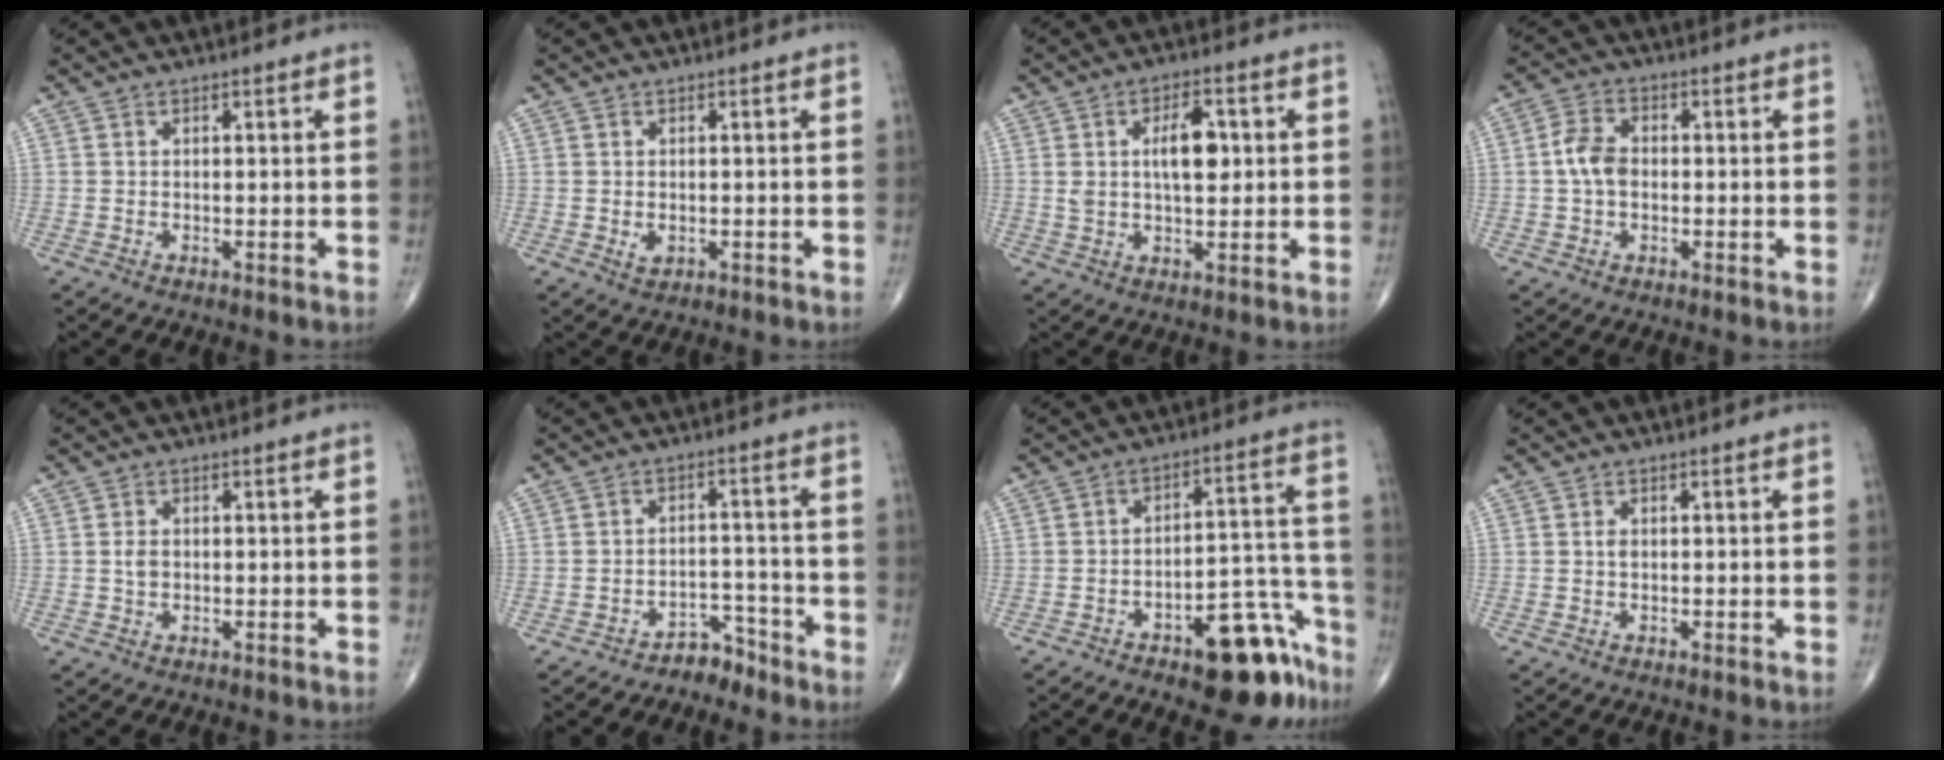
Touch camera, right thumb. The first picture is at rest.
{"total": 1.5, "force": [-0.1, 1.1, 1.1], "torque": [-0.016, -0.003, 0.002]}
{"total": 8.0, "force": [1.5, 3.8, 6.9], "torque": [-0.102, -0.001, 0.025]}
{"total": 5.5, "force": [-0.2, 3.7, 4.1], "torque": [-0.080, 0.015, -0.011]}
{"total": 1.9, "force": [0.0, 1.2, 1.5], "torque": [-0.030, 0.000, 0.000]}
{"total": 4.1, "force": [-3.7, 1.9, -0.2], "torque": [0.019, 0.054, -0.058]}
{"total": 15.0, "force": [-9.2, 6.1, 10.1], "torque": [-0.086, 0.092, -0.125]}
{"total": 0.9, "force": [0.1, 0.6, 0.7], "torque": [-0.012, 0.001, 0.000]}